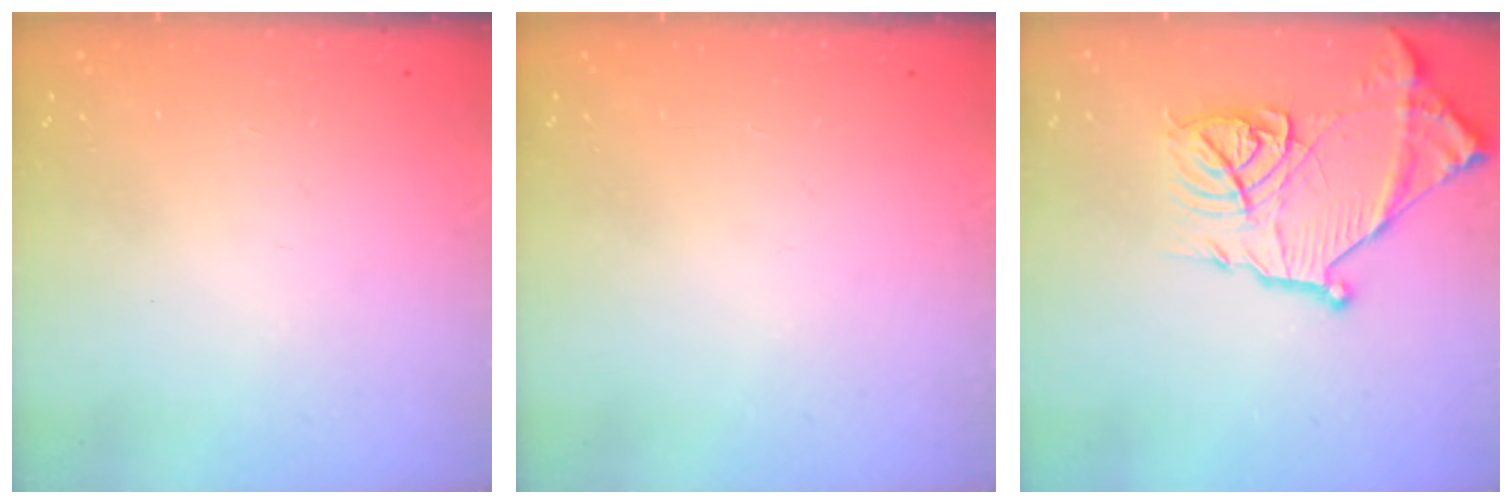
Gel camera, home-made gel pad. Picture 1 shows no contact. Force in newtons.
{"total": 0.0}
{"total": 18.2, "press": 18.2, "slide": 1.4}